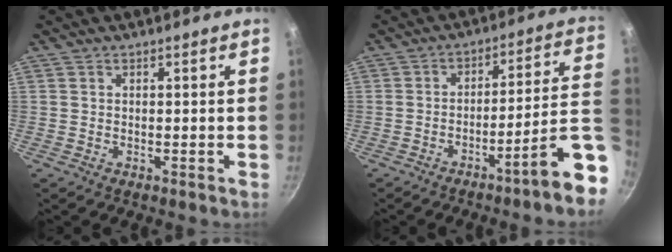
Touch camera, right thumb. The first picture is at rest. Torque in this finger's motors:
{"motor_torque": [2.79, 1.48, 1.05, -0.84, 0.02]}